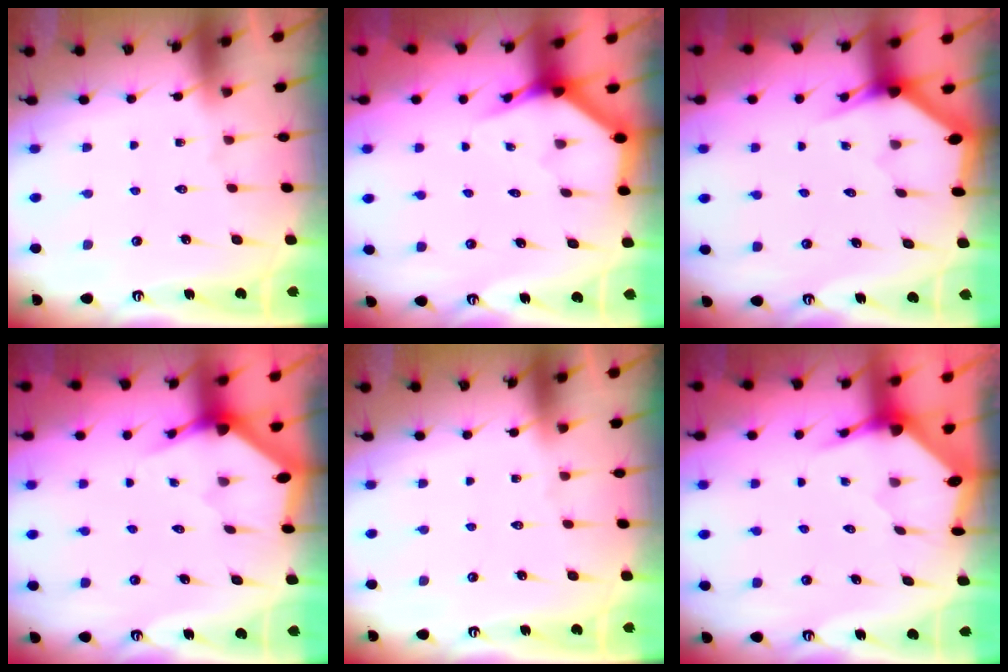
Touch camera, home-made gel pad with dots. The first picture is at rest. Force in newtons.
{"total": 3.9, "press": 3.9, "slide": 0.2}
{"total": 2.9, "press": 2.9, "slide": 0.1}
{"total": 2.9, "press": 2.9, "slide": 0.2}
{"total": 0.0}
{"total": 3.6, "press": 3.6, "slide": 0.5}